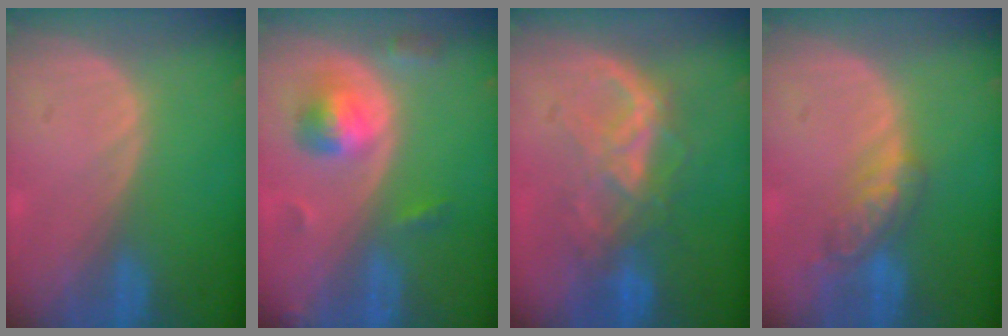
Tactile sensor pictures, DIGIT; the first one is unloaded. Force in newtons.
{"total": 5.5, "press": 5.2, "slide": 1.8}
{"total": 6.8, "press": 6.8, "slide": 0.7}
{"total": 5.5, "press": 5.0, "slide": 2.4}